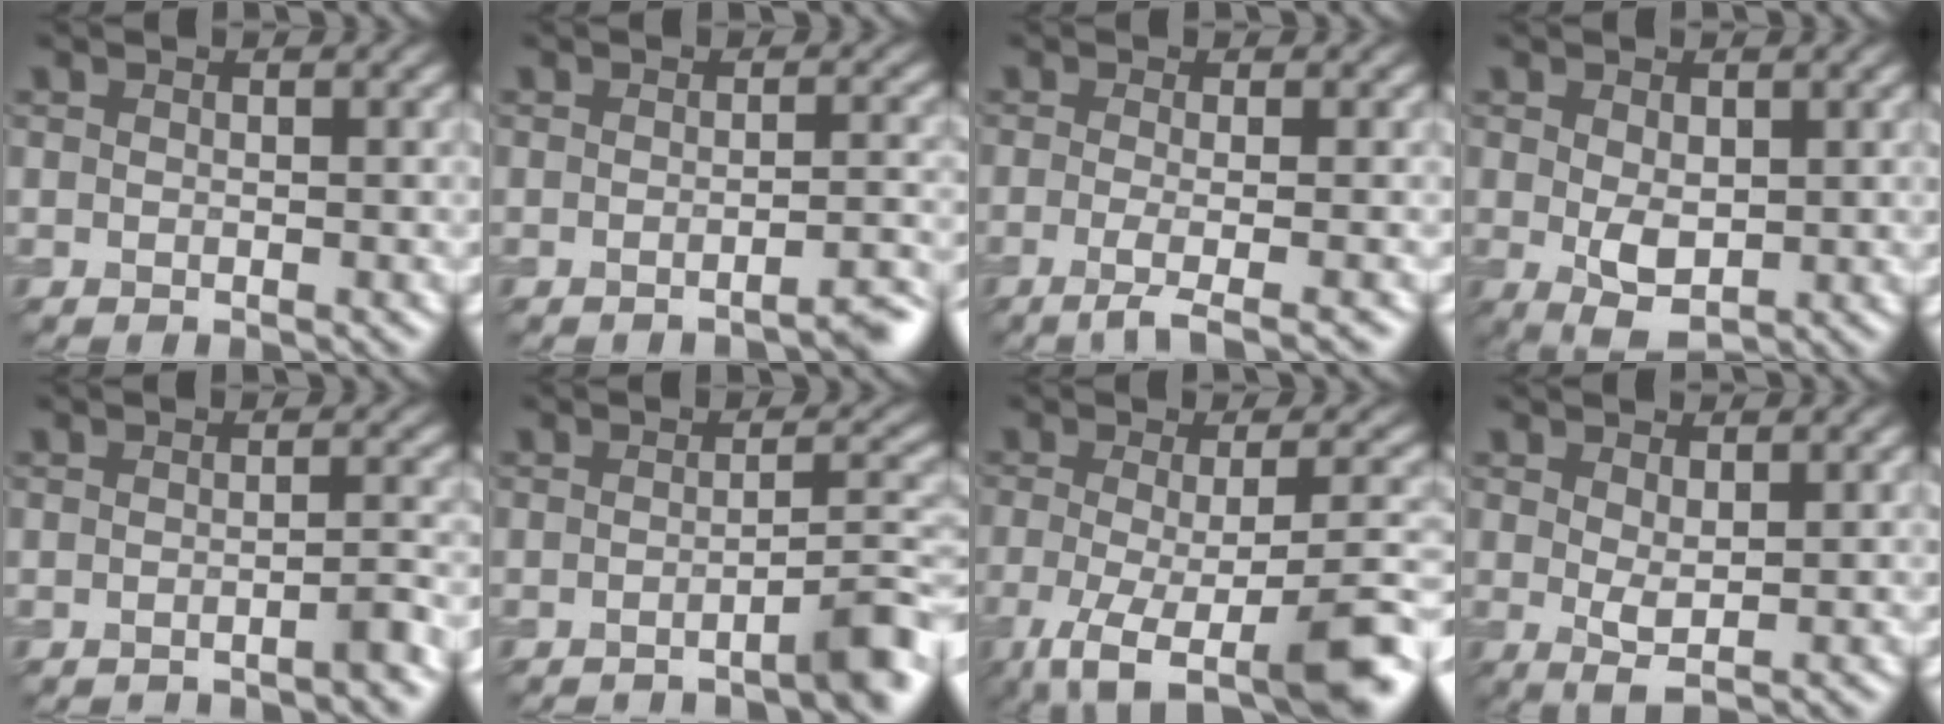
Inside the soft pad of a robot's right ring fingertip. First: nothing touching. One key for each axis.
{"total": 2.5, "fx": -1.7, "fy": 0.4, "fz": 1.8, "tx": -0.013, "ty": 0.007, "tz": -0.032}
{"total": 3.3, "fx": -1.3, "fy": 0.9, "fz": 2.9, "tx": -0.035, "ty": -0.004, "tz": -0.034}
{"total": 3.3, "fx": 0.2, "fy": 1.9, "fz": 2.7, "tx": -0.052, "ty": -0.003, "tz": 0.010}
{"total": 2.2, "fx": -1.8, "fy": 0.2, "fz": 1.3, "tx": -0.007, "ty": 0.002, "tz": -0.033}
{"total": 4.3, "fx": -2.7, "fy": 0.6, "fz": 3.3, "tx": -0.033, "ty": 0.011, "tz": -0.049}
{"total": 11.5, "fx": -5.7, "fy": 3.2, "fz": 9.5, "tx": -0.140, "ty": -0.017, "tz": -0.090}
{"total": 1.8, "fx": 0.7, "fy": 0.5, "fz": 1.6, "tx": -0.032, "ty": -0.008, "tz": 0.016}